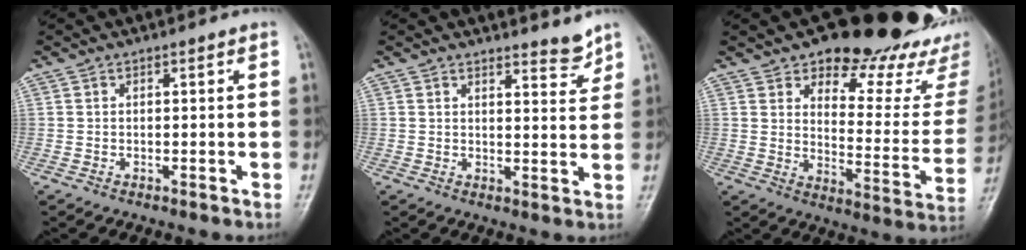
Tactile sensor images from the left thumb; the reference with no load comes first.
{"total": 3.6, "force": [3.3, 0.7, 1.3], "torque": [-0.006, -0.033, 0.045]}
{"total": 26.5, "force": [20.0, 10.3, 13.9], "torque": [-0.130, -0.115, 0.251]}